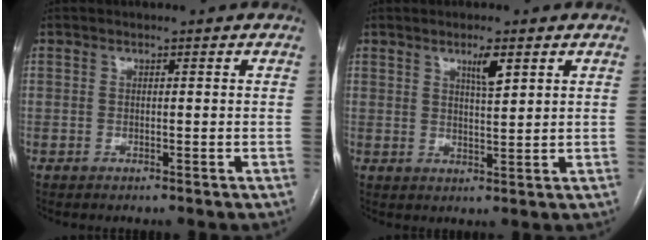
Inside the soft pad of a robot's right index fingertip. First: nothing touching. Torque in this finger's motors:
{"motor_torque": [0.10, 0.08, 0.11, 0.04]}